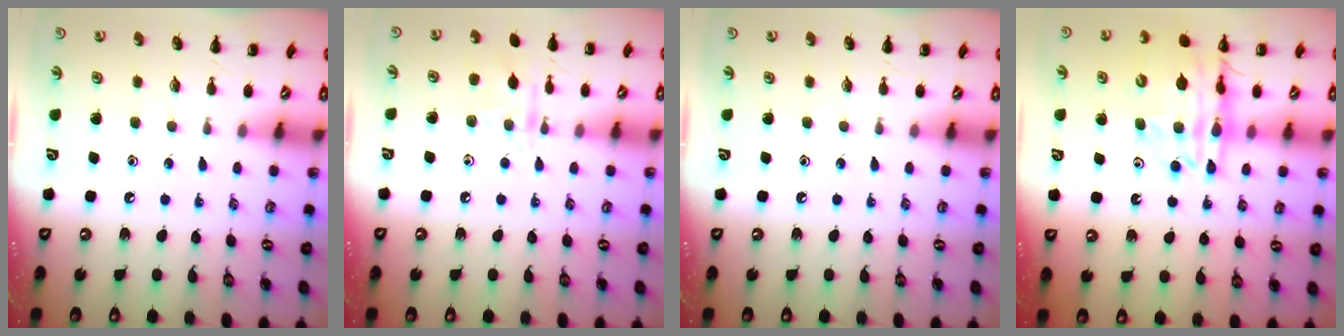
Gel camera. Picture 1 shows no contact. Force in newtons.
{"total": 7.4, "press": 7.4, "slide": 1.1}
{"total": 0.0}
{"total": 16.8, "press": 16.3, "slide": 3.9}